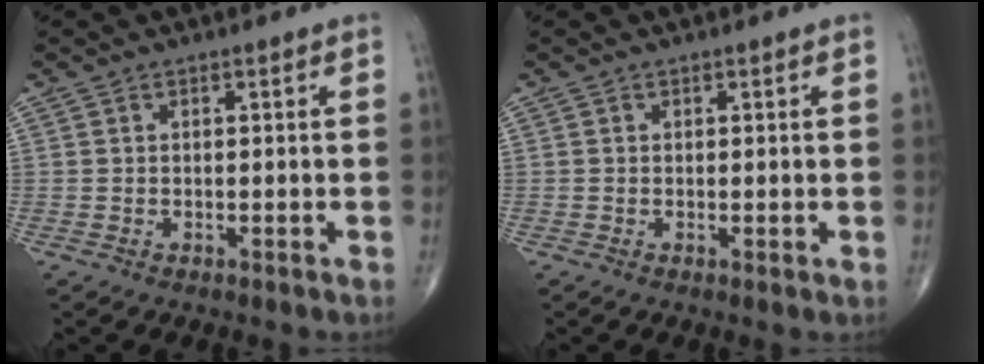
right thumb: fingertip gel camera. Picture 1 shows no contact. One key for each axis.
{"total": 0.5, "fx": 0.0, "fy": 0.2, "fz": 0.5, "tx": -0.012, "ty": -0.004, "tz": -0.001}